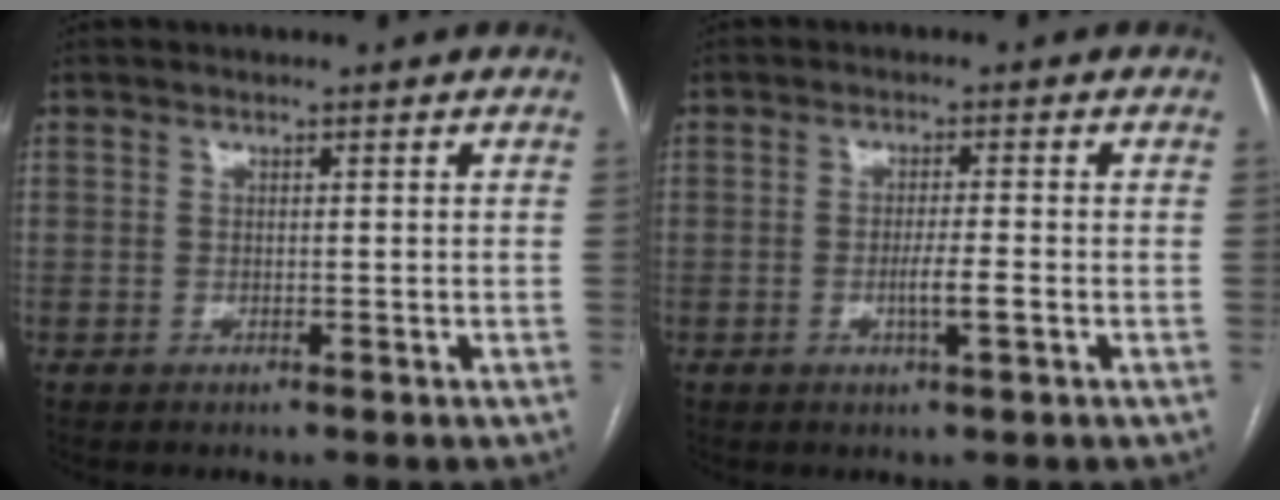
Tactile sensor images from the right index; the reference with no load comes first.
{"total": 3.4, "force": [-1.1, 0.0, 3.2], "torque": [-0.056, -0.003, -0.018]}